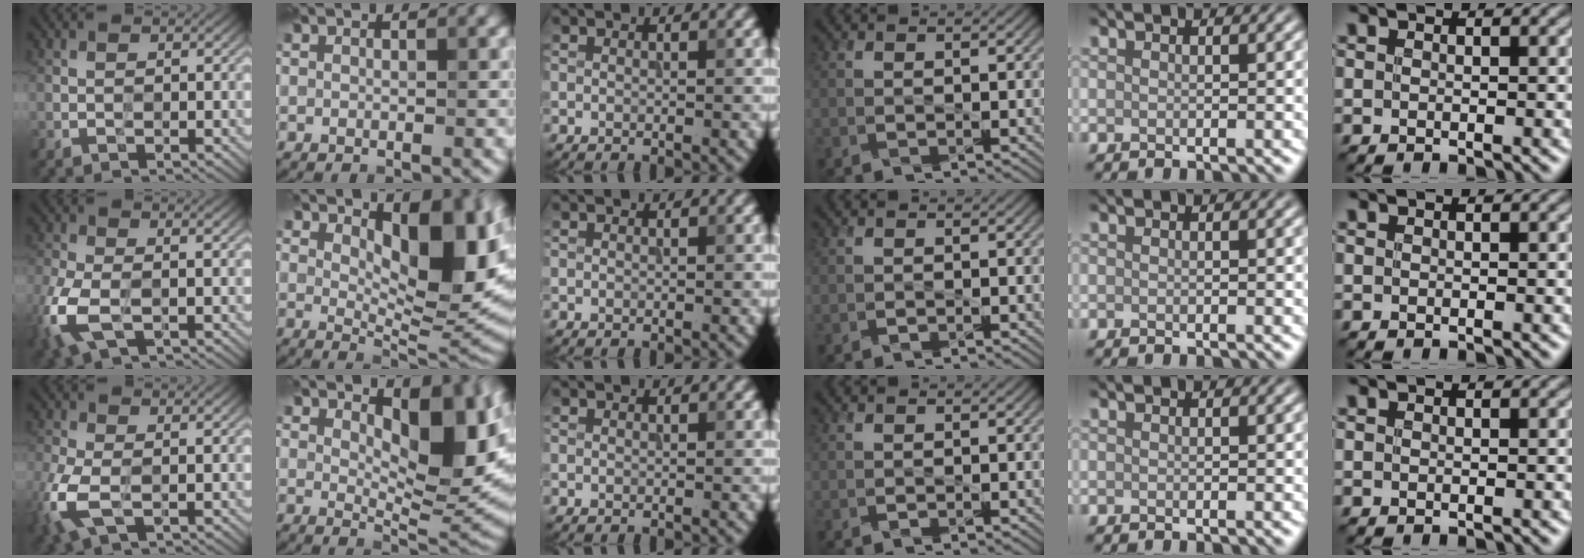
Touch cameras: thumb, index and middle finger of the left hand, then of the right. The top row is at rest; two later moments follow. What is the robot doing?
{"motion": "wipe", "object": "measuring cup"}